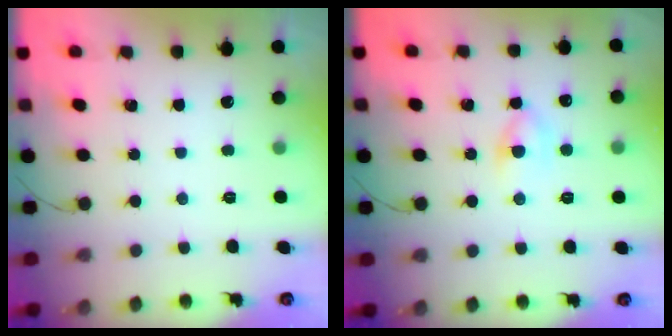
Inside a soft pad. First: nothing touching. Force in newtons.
{"total": 5.2, "press": 4.9, "slide": 1.7}